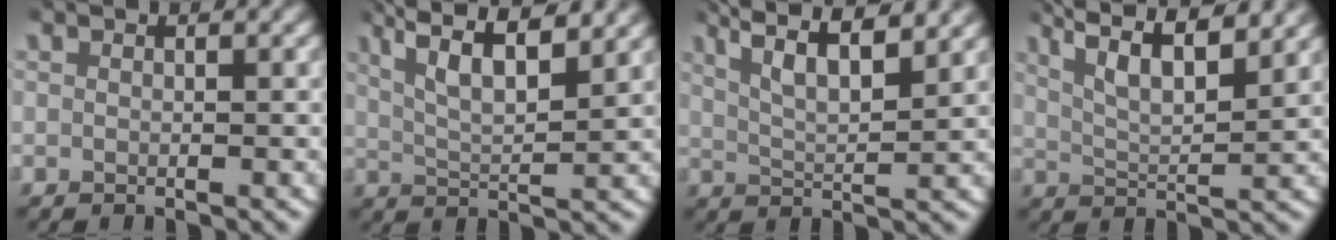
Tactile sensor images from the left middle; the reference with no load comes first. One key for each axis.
{"total": 6.6, "fx": 3.9, "fy": 2.2, "fz": 4.8, "tx": -0.087, "ty": 0.002, "tz": 0.062}
{"total": 6.7, "fx": 4.4, "fy": 2.1, "fz": 4.7, "tx": -0.079, "ty": 0.010, "tz": 0.067}
{"total": 7.4, "fx": 4.8, "fy": 2.6, "fz": 5.1, "tx": -0.087, "ty": 0.007, "tz": 0.073}